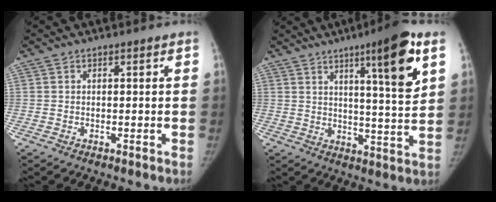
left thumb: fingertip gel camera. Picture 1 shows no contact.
{"total": 13.7, "force": [6.5, 1.7, 11.9], "torque": [-0.164, -0.036, 0.094]}